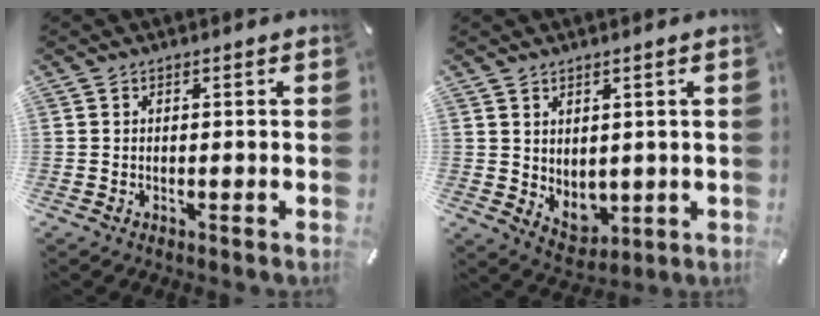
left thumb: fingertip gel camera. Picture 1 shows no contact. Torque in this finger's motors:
{"motor_torque": [0.72, 0.74, 0.62, -0.04, 0.01]}